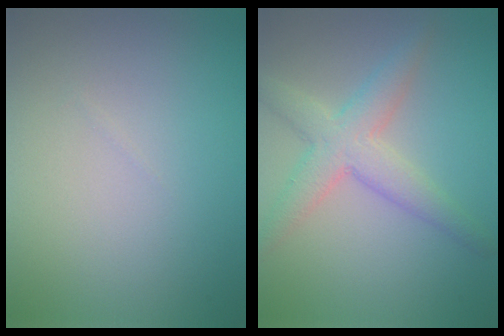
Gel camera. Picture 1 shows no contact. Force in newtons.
{"total": 4.2, "press": 4.2, "slide": 0.2}